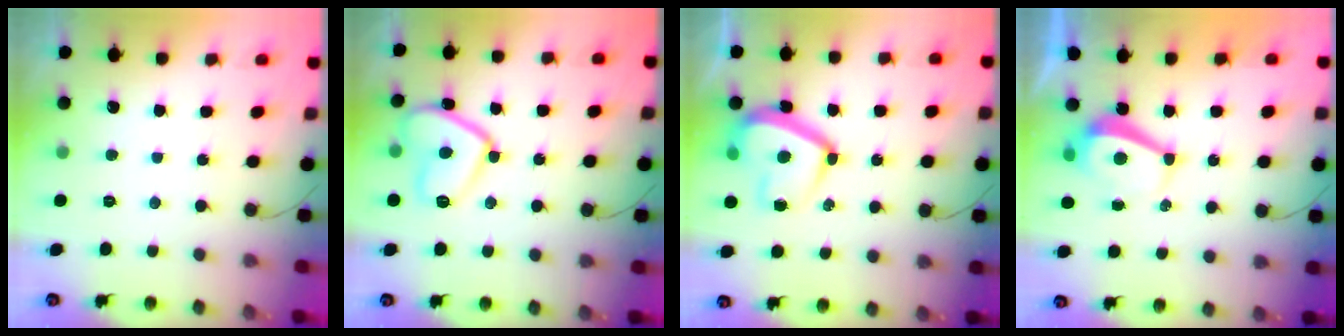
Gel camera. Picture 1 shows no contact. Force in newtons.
{"total": 12.4, "press": 12.3, "slide": 1.1}
{"total": 14.6, "press": 14.5, "slide": 1.4}
{"total": 4.9, "press": 4.9, "slide": 0.5}